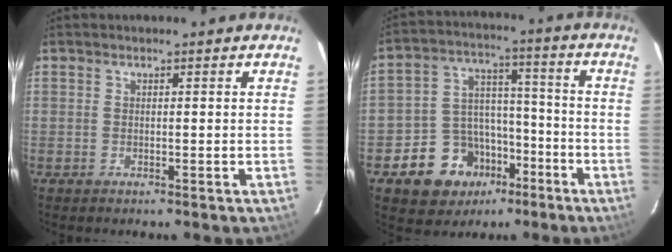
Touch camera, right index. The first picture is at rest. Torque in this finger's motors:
{"motor_torque": [0.48, -0.53, -0.12, -0.16]}